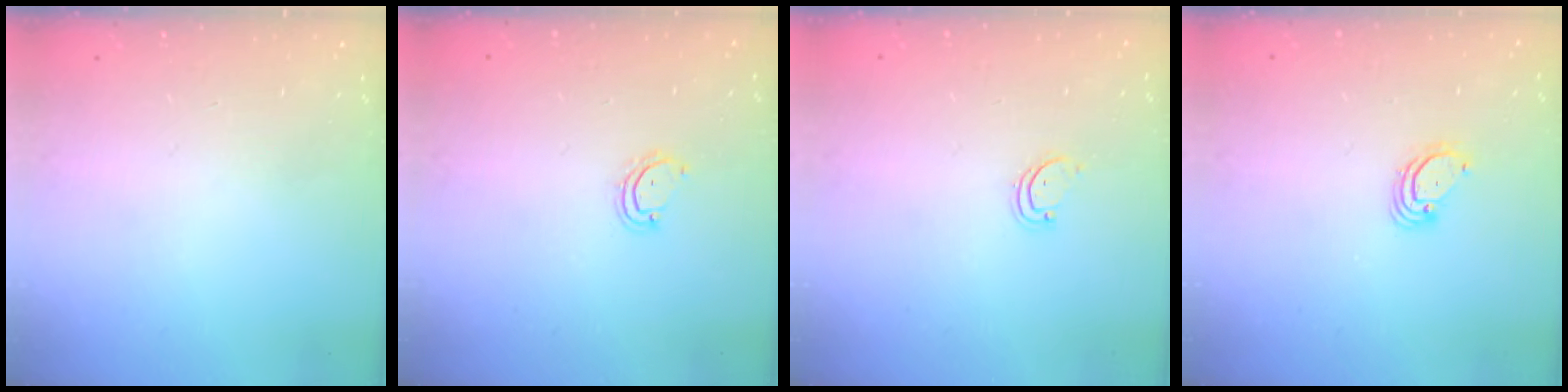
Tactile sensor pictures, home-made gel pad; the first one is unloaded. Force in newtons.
{"total": 4.0, "press": 4.0, "slide": 0.3}
{"total": 1.9, "press": 1.9, "slide": 0.2}
{"total": 3.9, "press": 3.9, "slide": 0.2}